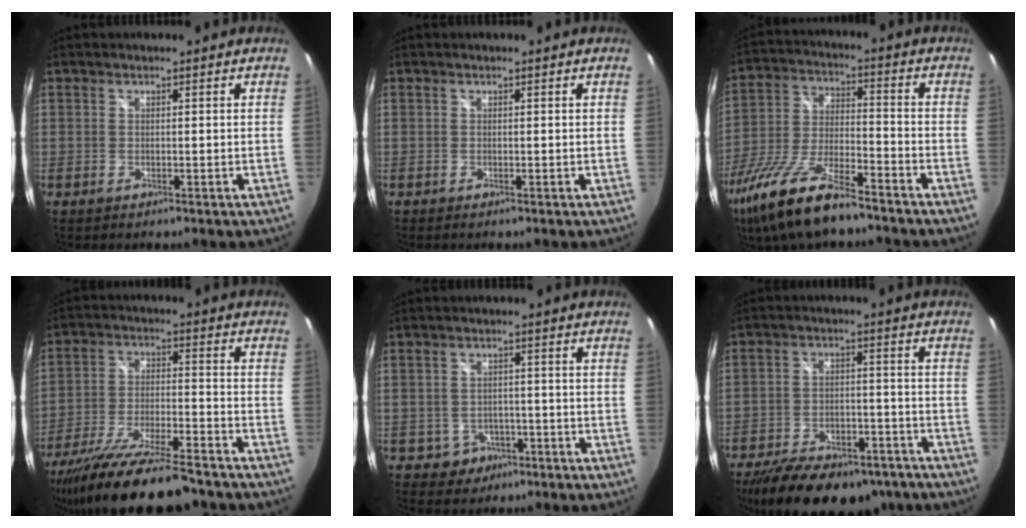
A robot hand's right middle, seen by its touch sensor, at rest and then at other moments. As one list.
[{"total": 0.0}, {"total": 18.2, "force": [-13.0, 4.7, 11.8], "torque": [-0.253, -0.038, -0.243]}, {"total": 21.1, "force": [-17.6, 3.4, 11.2], "torque": [-0.218, -0.055, -0.286]}, {"total": 4.7, "force": [-2.3, 4.0, 0.7], "torque": [-0.026, 0.010, -0.025]}, {"total": 22.4, "force": [-17.0, 9.9, 10.8], "torque": [-0.220, -0.014, -0.236]}]